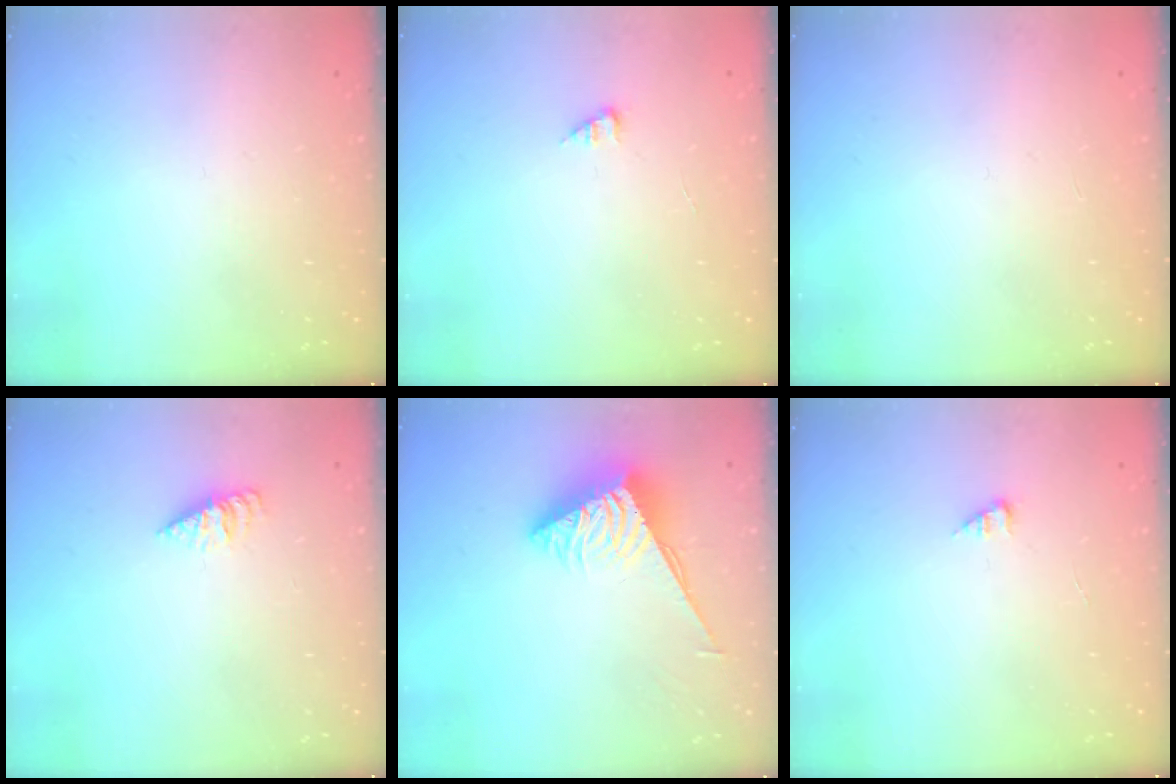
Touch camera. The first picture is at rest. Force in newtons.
{"total": 1.6, "press": 1.6, "slide": 0.2}
{"total": 0.0}
{"total": 2.6, "press": 2.6, "slide": 0.4}
{"total": 4.8, "press": 4.7, "slide": 0.6}
{"total": 1.6, "press": 1.6, "slide": 0.2}